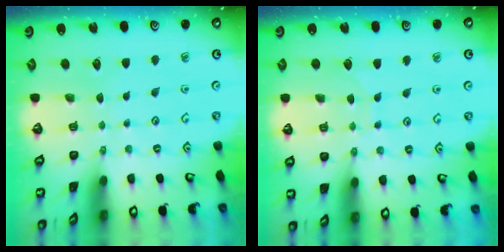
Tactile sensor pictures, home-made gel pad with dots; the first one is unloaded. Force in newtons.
{"total": 5.6, "press": 5.6, "slide": 0.1}